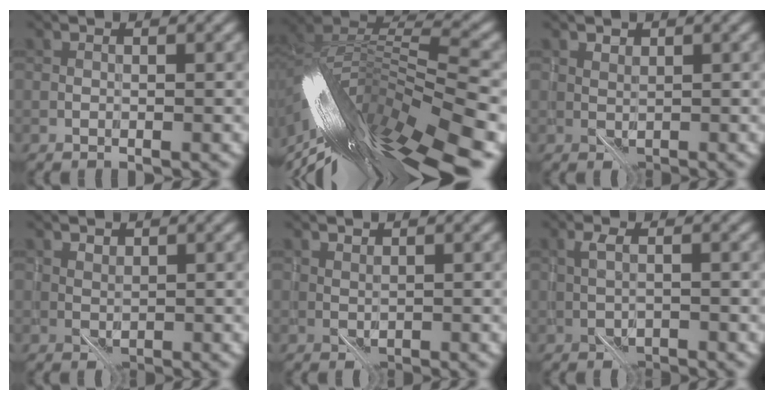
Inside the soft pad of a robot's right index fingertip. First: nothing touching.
{"total": 16.0, "force": [-7.2, 4.7, 13.6], "torque": [-0.247, 0.029, -0.116]}
{"total": 1.5, "force": [0.6, 1.0, 0.9], "torque": [-0.014, -0.001, 0.012]}
{"total": 1.3, "force": [0.4, 0.9, 0.8], "torque": [-0.013, -0.001, 0.009]}
{"total": 1.2, "force": [0.2, 0.8, 0.8], "torque": [-0.014, -0.002, 0.005]}
{"total": 2.2, "force": [-1.0, 0.8, 1.8], "torque": [-0.044, 0.000, -0.021]}